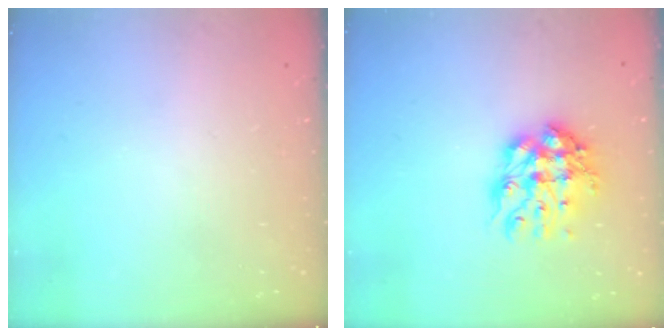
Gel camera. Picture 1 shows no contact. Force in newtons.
{"total": 13.2, "press": 13.1, "slide": 1.1}